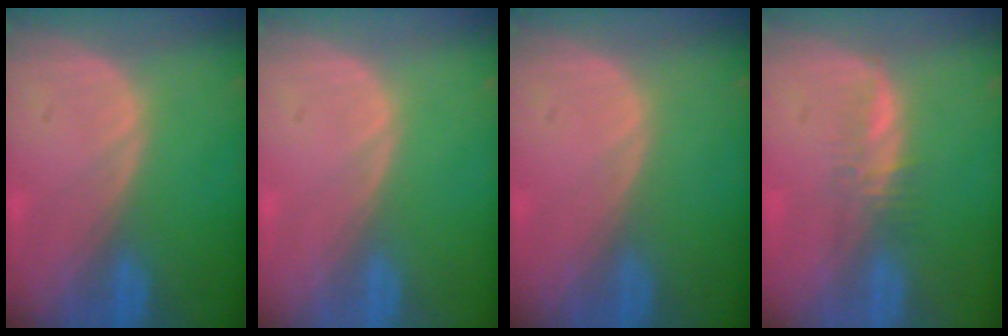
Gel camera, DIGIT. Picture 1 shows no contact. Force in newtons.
{"total": 0.0}
{"total": 0.0}
{"total": 2.3, "press": 2.2, "slide": 0.6}